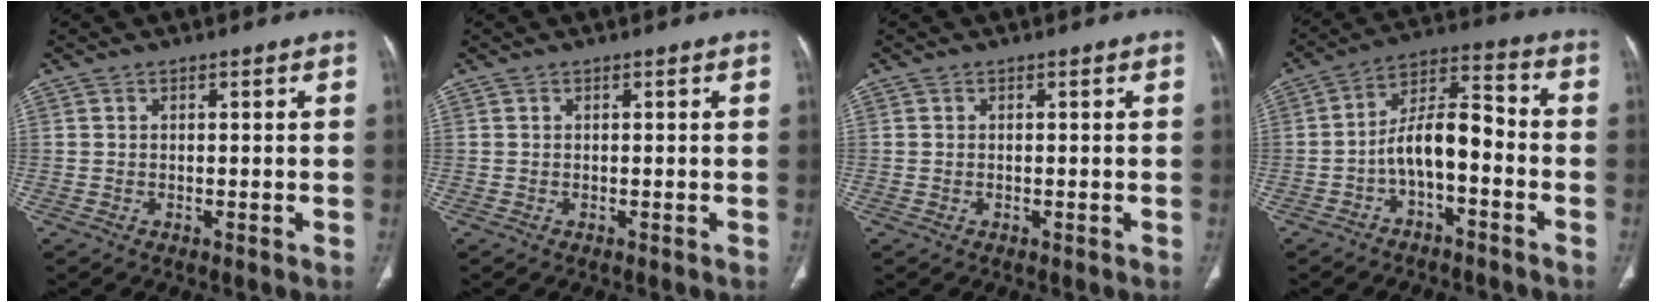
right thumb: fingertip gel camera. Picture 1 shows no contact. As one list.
[{"total": 0.0}, {"total": 0.0}, {"total": 9.7, "force": [-3.2, 4.3, 8.0], "torque": [-0.134, 0.061, -0.063]}]